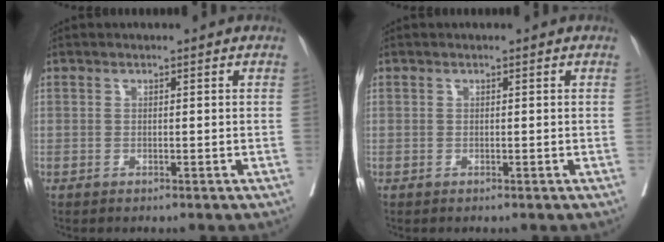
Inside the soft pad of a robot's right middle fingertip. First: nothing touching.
{"total": 0.0}